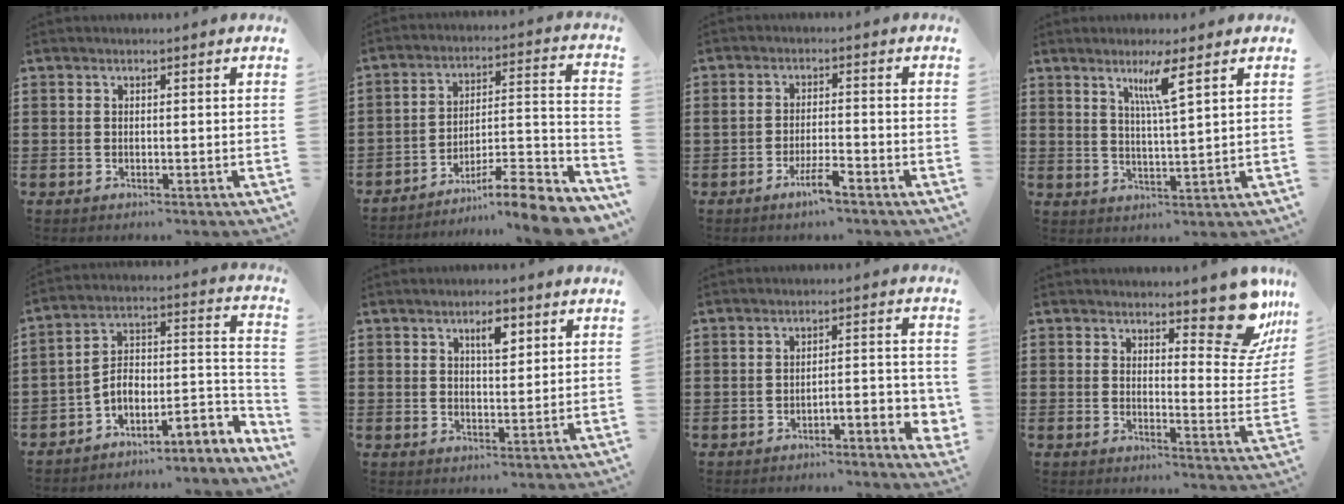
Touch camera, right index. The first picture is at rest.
{"total": 9.1, "force": [-7.5, 0.9, 5.1], "torque": [-0.063, 0.007, -0.150]}
{"total": 4.3, "force": [-2.8, 0.6, 3.2], "torque": [-0.073, -0.007, -0.055]}
{"total": 5.1, "force": [3.0, -0.3, 4.1], "torque": [-0.082, -0.006, 0.048]}
{"total": 5.8, "force": [-1.8, 3.5, 4.3], "torque": [-0.082, -0.020, -0.032]}
{"total": 3.6, "force": [1.9, 1.3, 2.8], "torque": [-0.045, 0.000, 0.029]}
{"total": 3.9, "force": [-2.4, 0.5, 3.1], "torque": [-0.051, 0.000, -0.044]}
{"total": 10.7, "force": [8.2, 3.1, 6.0], "torque": [-0.084, -0.047, 0.145]}